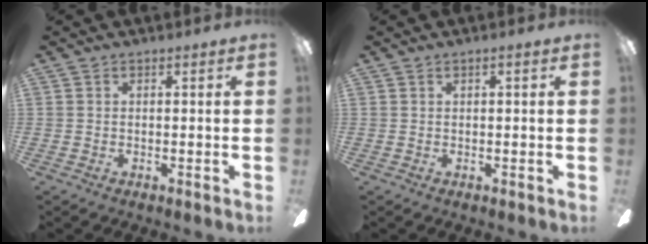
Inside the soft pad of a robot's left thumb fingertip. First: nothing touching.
{"total": 0.8, "force": [0.3, 0.1, 0.8], "torque": [-0.015, 0.001, 0.004]}